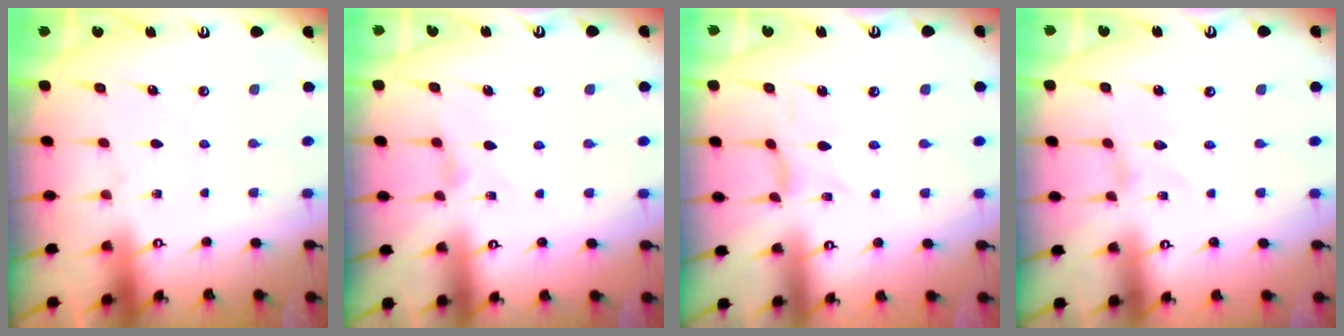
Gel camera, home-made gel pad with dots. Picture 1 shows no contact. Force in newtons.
{"total": 2.5, "press": 2.5, "slide": 0.4}
{"total": 0.0}
{"total": 0.0}